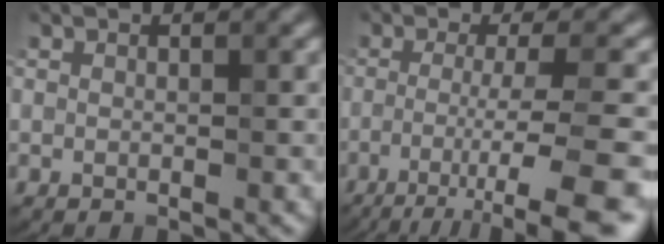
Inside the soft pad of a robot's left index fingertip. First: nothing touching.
{"total": 7.4, "force": [-3.7, 1.0, 6.3], "torque": [-0.087, 0.003, -0.066]}